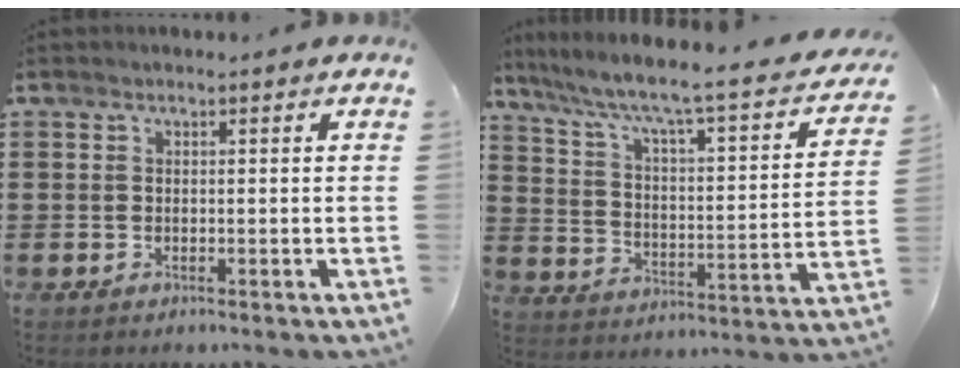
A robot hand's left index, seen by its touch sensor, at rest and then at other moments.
{"total": 5.4, "force": [3.8, 0.3, 3.8], "torque": [-0.092, -0.040, 0.049]}